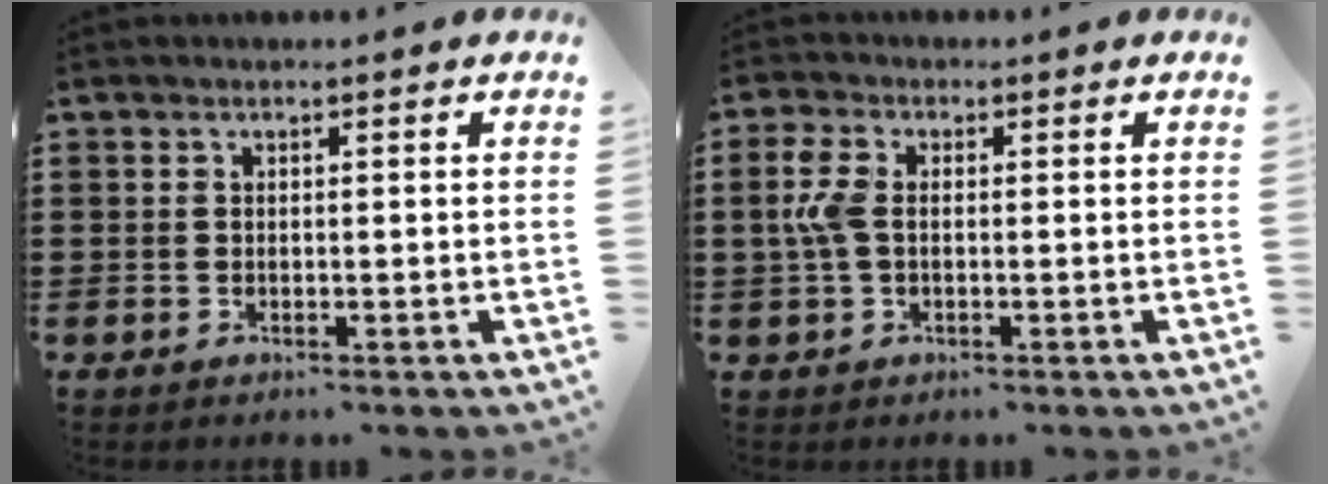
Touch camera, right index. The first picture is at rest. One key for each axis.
{"total": 4.8, "fx": 0.1, "fy": 2.7, "fz": 4.0, "tx": -0.110, "ty": 0.000, "tz": -0.008}